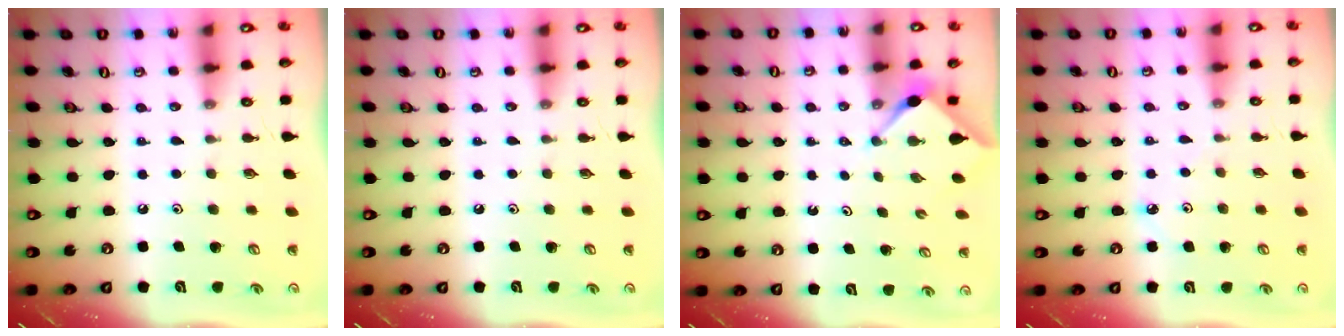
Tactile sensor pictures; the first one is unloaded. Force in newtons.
{"total": 0.0}
{"total": 2.9, "press": 2.9, "slide": 0.4}
{"total": 2.9, "press": 2.9, "slide": 0.3}